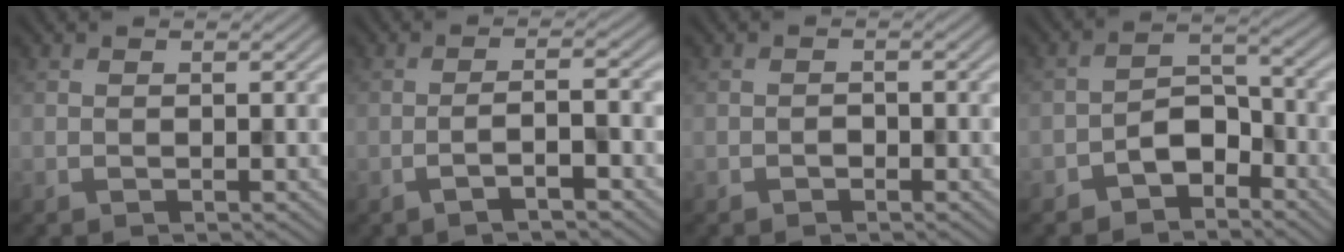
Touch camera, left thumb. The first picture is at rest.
{"total": 3.1, "force": [-1.7, 0.2, 2.6], "torque": [-0.040, 0.014, -0.043]}
{"total": 0.7, "force": [-0.5, 0.4, 0.2], "torque": [-0.004, 0.002, -0.013]}
{"total": 4.9, "force": [-3.4, 2.7, 2.5], "torque": [-0.036, 0.015, -0.073]}